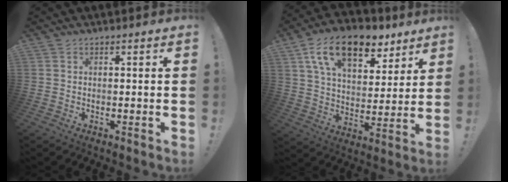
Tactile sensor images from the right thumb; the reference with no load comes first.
{"total": 18.2, "force": [10.7, 9.8, 11.0], "torque": [-0.184, -0.050, 0.191]}